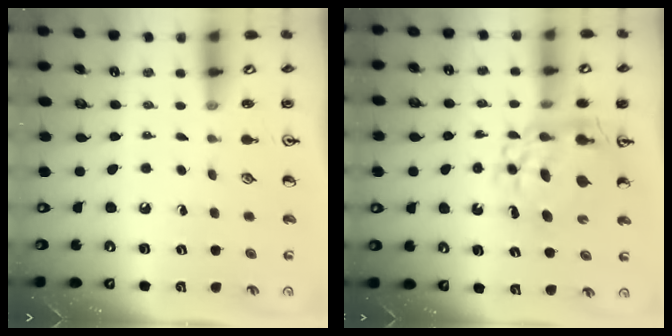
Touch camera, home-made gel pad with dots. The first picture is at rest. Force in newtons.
{"total": 11.5, "press": 11.4, "slide": 0.9}